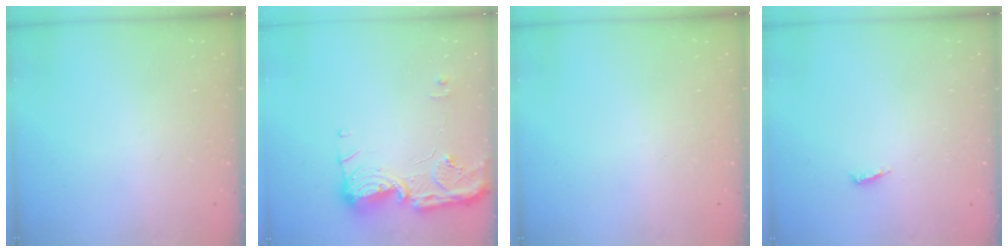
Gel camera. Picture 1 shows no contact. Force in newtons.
{"total": 15.0, "press": 14.9, "slide": 0.8}
{"total": 0.0}
{"total": 3.9, "press": 3.9, "slide": 0.4}